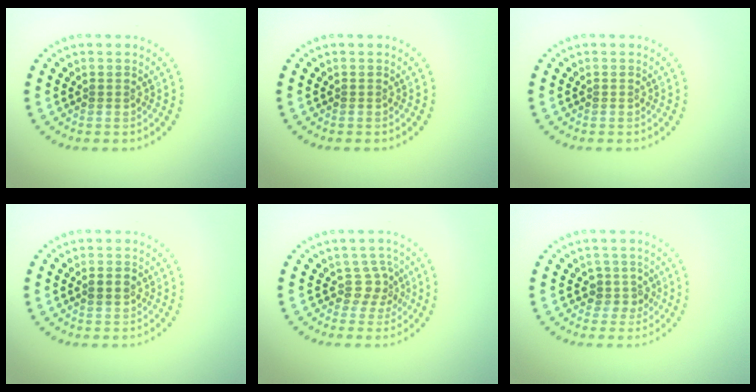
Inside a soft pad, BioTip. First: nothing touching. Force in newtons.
{"total": 0.0}
{"total": 0.0}
{"total": 1.8, "press": 1.8, "slide": 0.2}
{"total": 2.4, "press": 1.7, "slide": 1.8}
{"total": 1.9, "press": 1.5, "slide": 1.1}